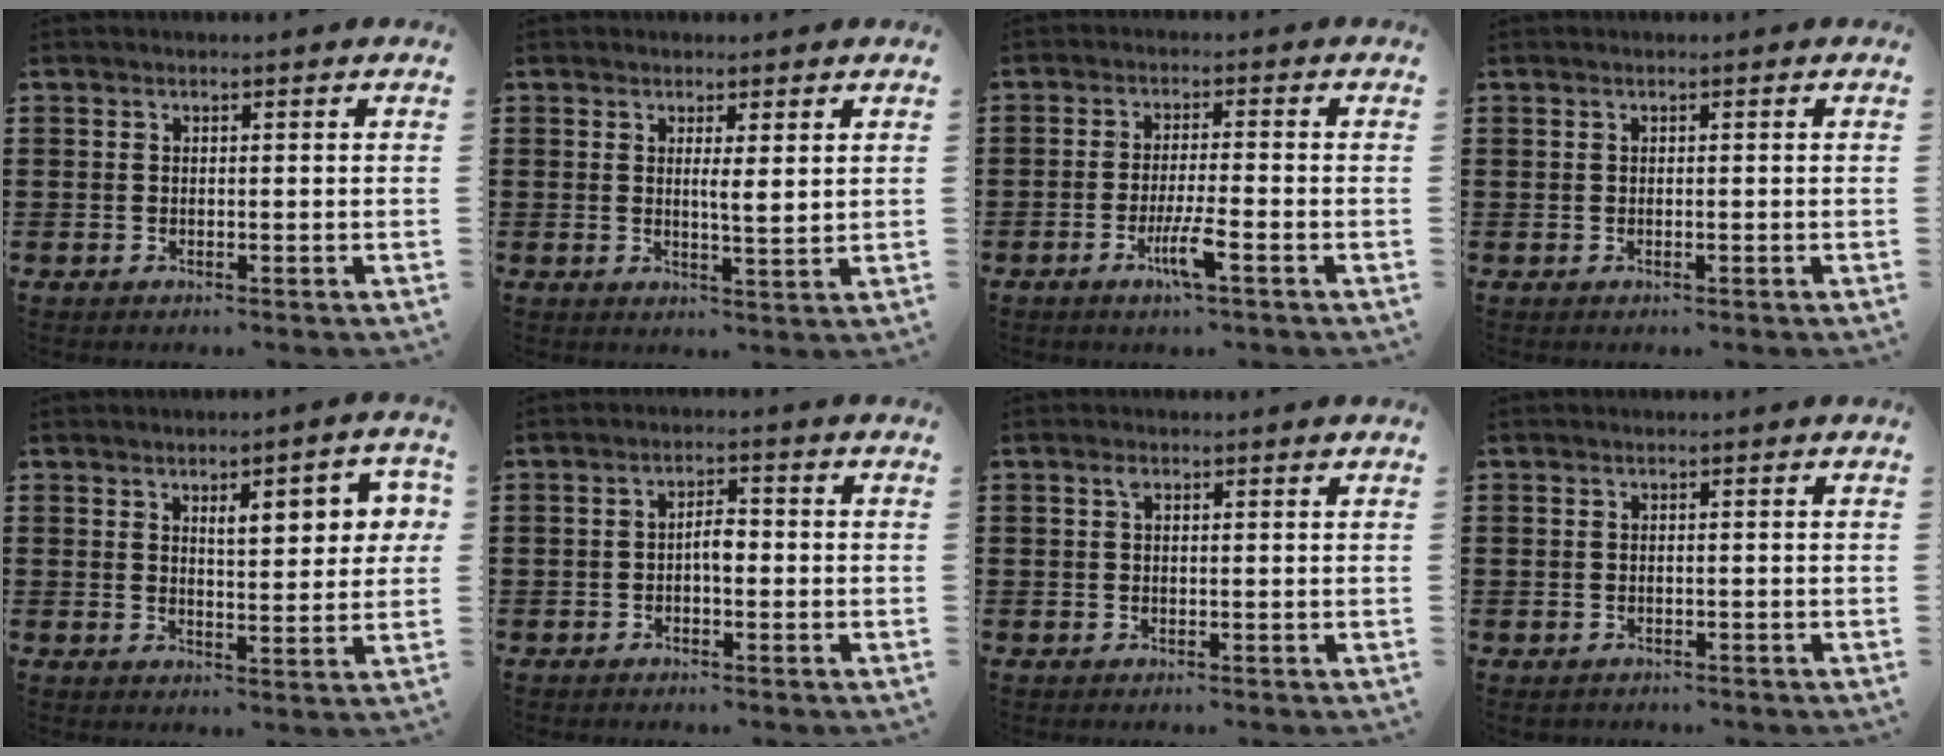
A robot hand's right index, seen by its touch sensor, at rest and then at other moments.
{"total": 2.5, "force": [1.0, 0.1, 2.3], "torque": [-0.040, -0.005, 0.015]}
{"total": 5.1, "force": [-2.5, 0.2, 4.4], "torque": [-0.086, -0.013, -0.045]}
{"total": 0.0}
{"total": 6.3, "force": [2.5, 2.1, 5.4], "torque": [-0.077, -0.005, 0.034]}
{"total": 2.9, "force": [-0.6, 1.1, 2.6], "torque": [-0.049, 0.005, -0.012]}
{"total": 1.2, "force": [0.5, 0.3, 1.1], "torque": [-0.023, 0.004, 0.009]}
{"total": 0.6, "force": [-0.4, 0.5, 0.0], "torque": [-0.002, 0.002, -0.009]}